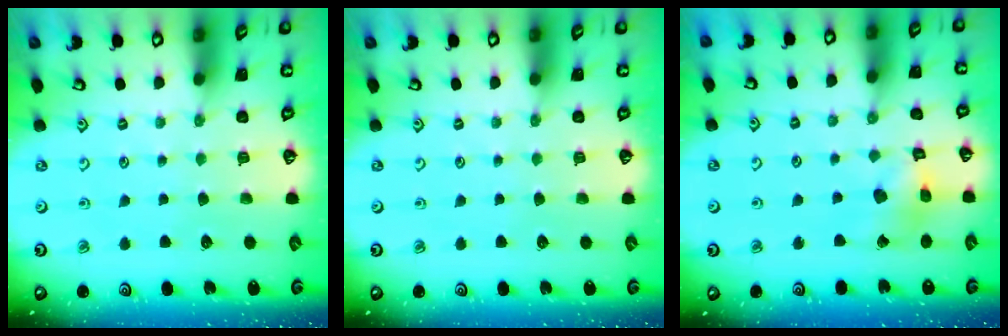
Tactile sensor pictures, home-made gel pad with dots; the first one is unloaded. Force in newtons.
{"total": 0.0}
{"total": 8.3, "press": 8.3, "slide": 0.9}